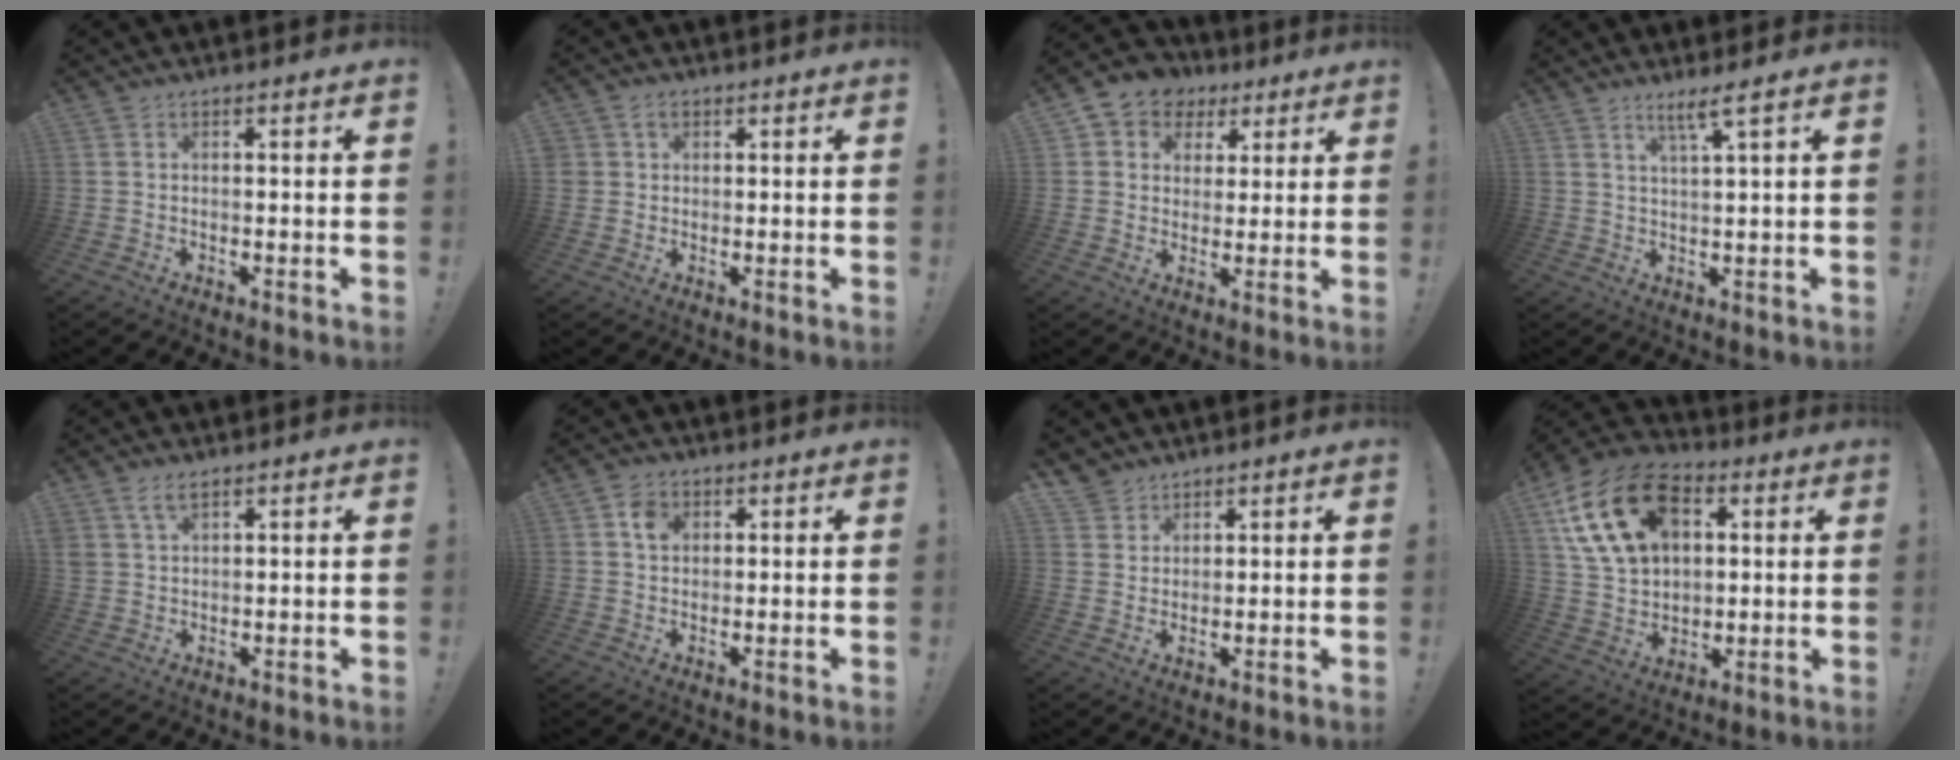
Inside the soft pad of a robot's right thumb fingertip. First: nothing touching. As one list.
[{"total": 2.9, "force": [1.4, 2.4, 0.7], "torque": [-0.015, -0.001, 0.027]}, {"total": 7.9, "force": [3.1, 7.0, 2.0], "torque": [-0.024, -0.016, 0.065]}, {"total": 4.4, "force": [2.9, -0.3, 3.2], "torque": [-0.055, -0.014, 0.045]}, {"total": 4.1, "force": [2.5, 2.0, 2.5], "torque": [-0.049, -0.005, 0.049]}, {"total": 4.5, "force": [1.8, 3.6, 2.2], "torque": [-0.021, -0.006, 0.028]}, {"total": 4.1, "force": [3.5, 2.3, 0.3], "torque": [-0.007, -0.024, 0.066]}, {"total": 20.8, "force": [8.0, 14.3, 12.8], "torque": [-0.224, -0.018, 0.152]}]